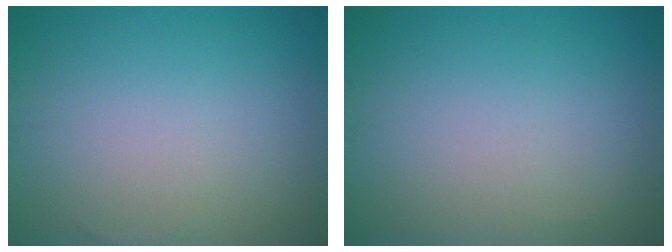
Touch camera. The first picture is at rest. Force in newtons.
{"total": 0.0}